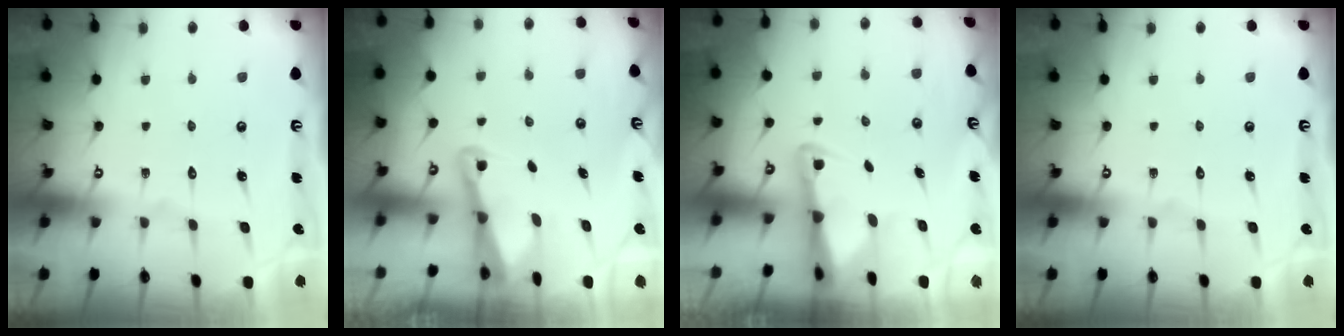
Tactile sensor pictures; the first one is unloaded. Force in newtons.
{"total": 2.5, "press": 2.5, "slide": 0.6}
{"total": 2.5, "press": 2.5, "slide": 0.6}
{"total": 0.0}